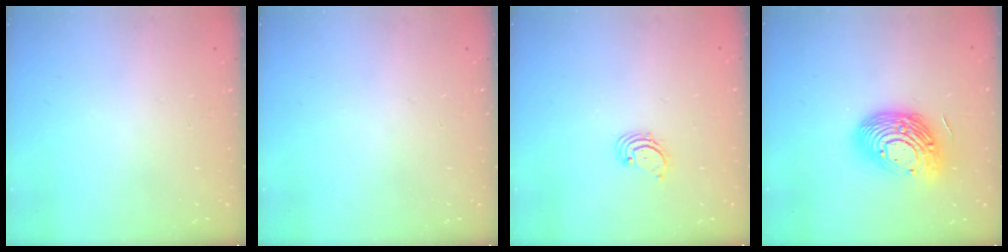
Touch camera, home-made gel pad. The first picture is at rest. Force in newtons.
{"total": 0.0}
{"total": 1.7, "press": 1.7, "slide": 0.2}
{"total": 17.9, "press": 17.9, "slide": 1.2}